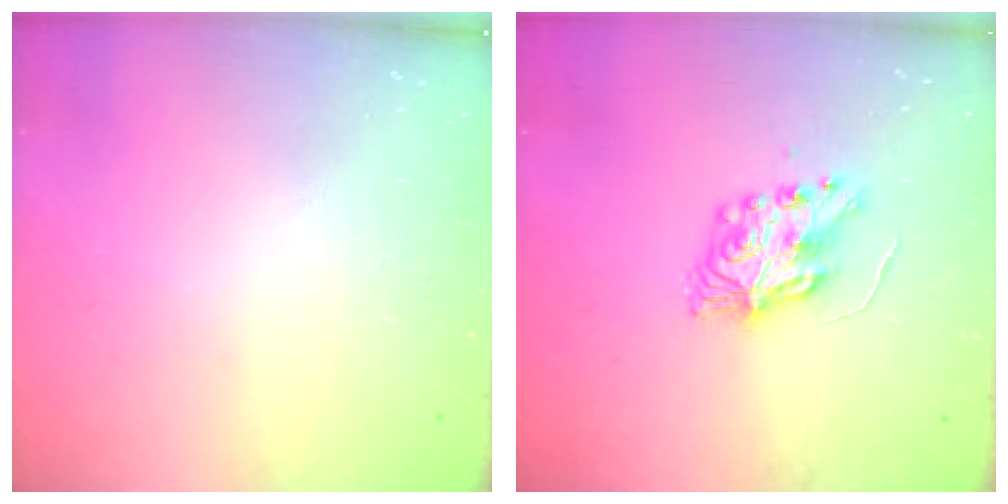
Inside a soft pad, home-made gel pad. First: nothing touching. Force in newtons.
{"total": 8.5, "press": 8.5, "slide": 0.3}